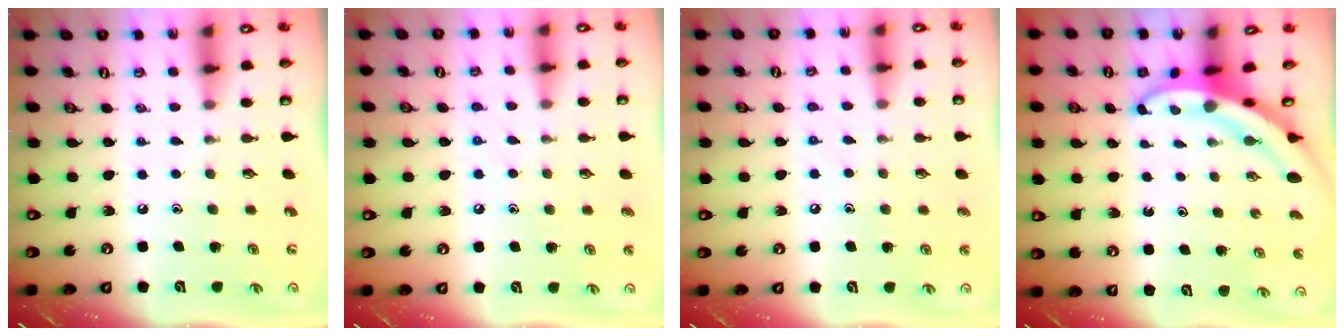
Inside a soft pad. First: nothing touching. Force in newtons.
{"total": 5.2, "press": 5.2, "slide": 0.6}
{"total": 5.6, "press": 5.6, "slide": 0.6}
{"total": 4.3, "press": 4.2, "slide": 0.6}